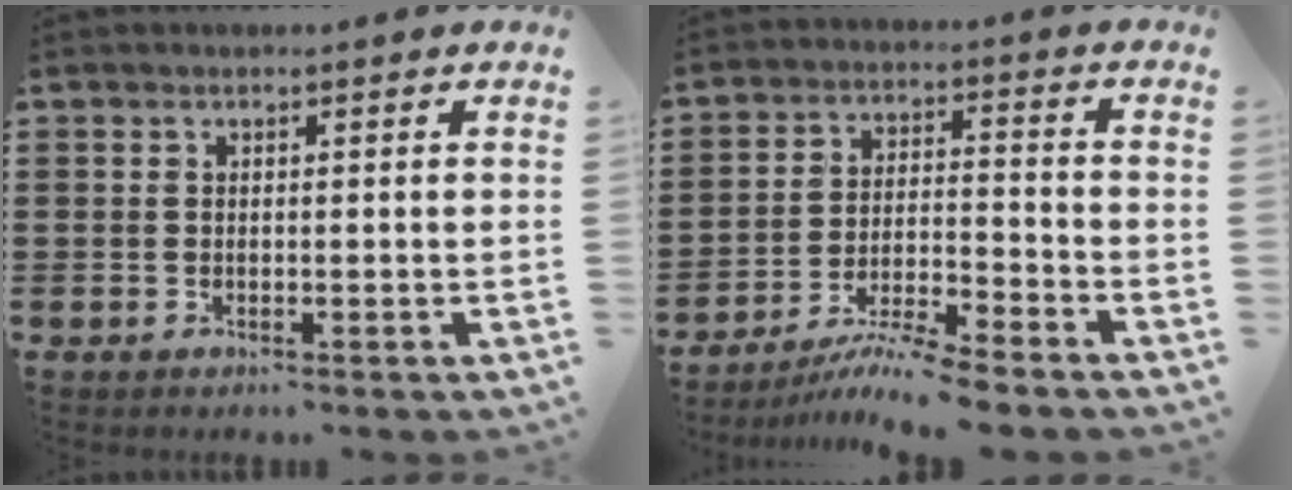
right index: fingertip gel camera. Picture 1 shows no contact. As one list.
[{"total": 7.0, "force": [-6.4, -0.3, 2.9], "torque": [-0.058, -0.005, -0.125]}]